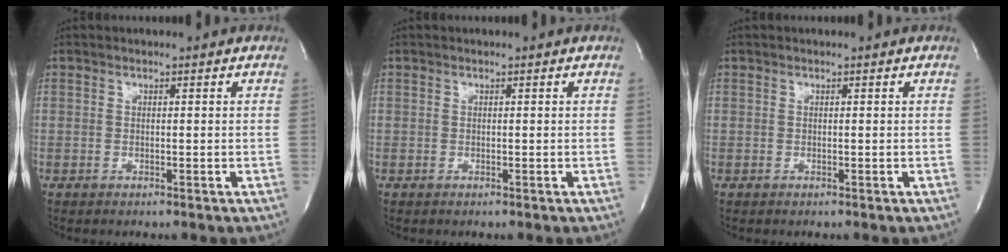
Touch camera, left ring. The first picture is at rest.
{"total": 0.0}
{"total": 0.0}